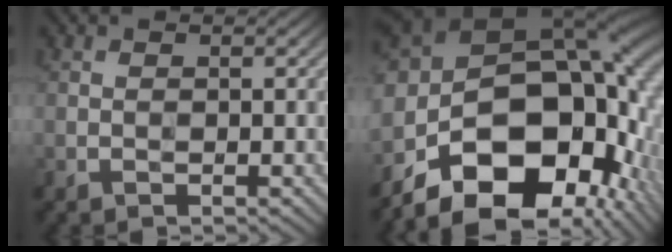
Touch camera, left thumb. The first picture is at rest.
{"total": 21.5, "force": [-7.7, 13.2, 15.1], "torque": [-0.282, -0.038, -0.105]}